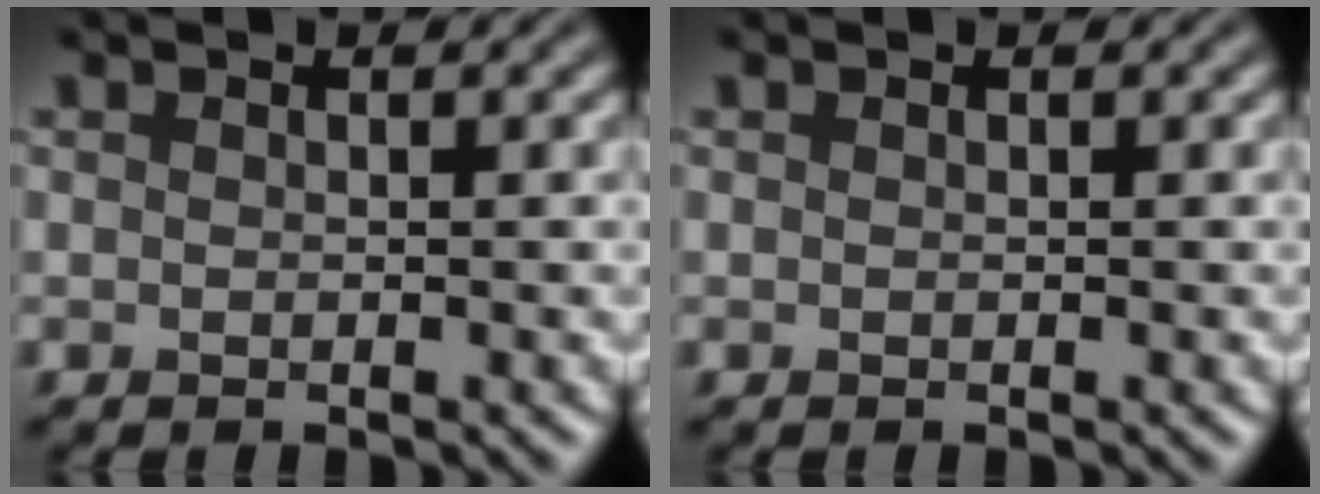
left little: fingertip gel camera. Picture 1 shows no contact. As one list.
[{"total": 0.0}]